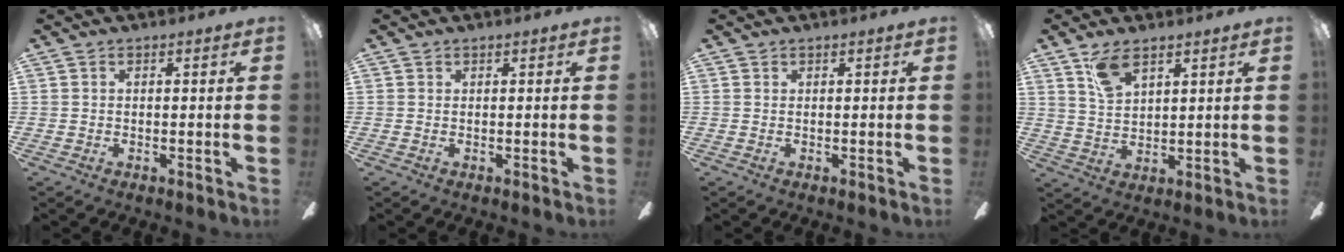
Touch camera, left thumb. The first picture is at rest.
{"total": 0.0}
{"total": 0.0}
{"total": 6.7, "force": [4.7, 2.5, 4.0], "torque": [-0.082, -0.010, 0.087]}